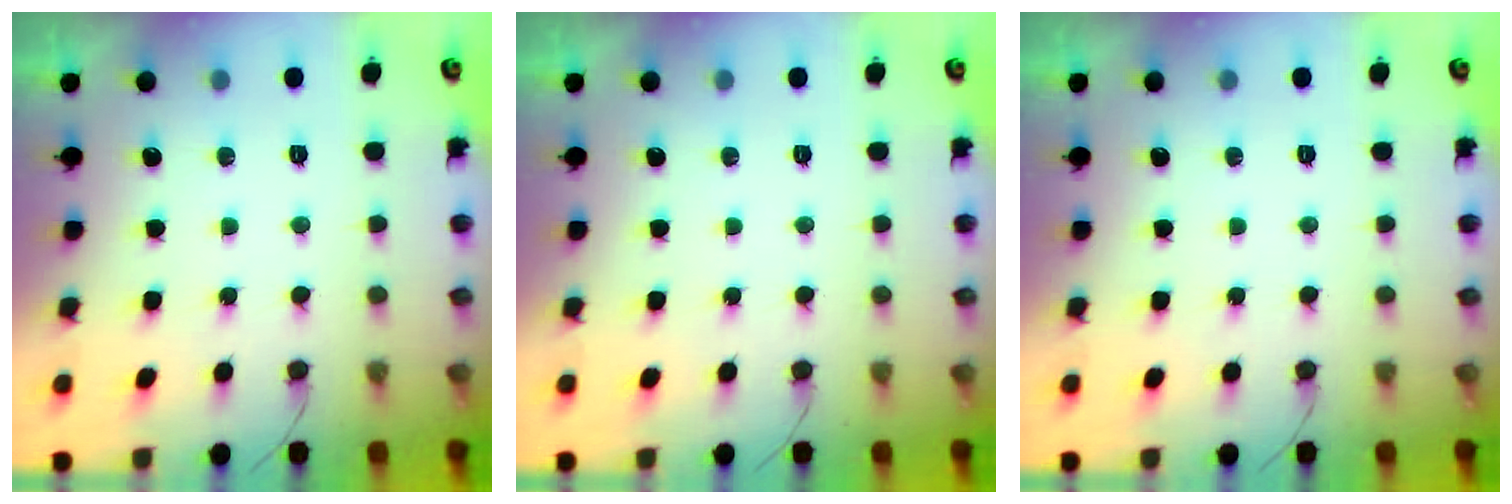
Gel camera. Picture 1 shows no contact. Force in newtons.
{"total": 0.0}
{"total": 0.0}